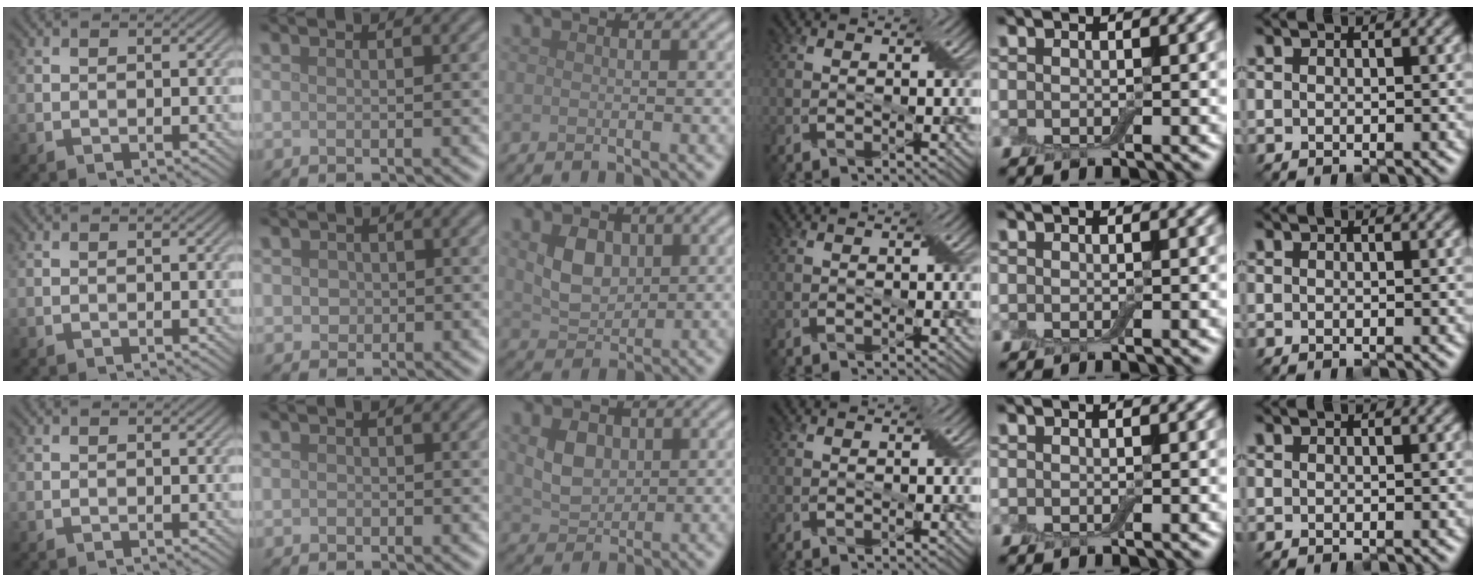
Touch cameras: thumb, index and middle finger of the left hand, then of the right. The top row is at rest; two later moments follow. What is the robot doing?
{"motion": "press", "object": "electronic device side button"}